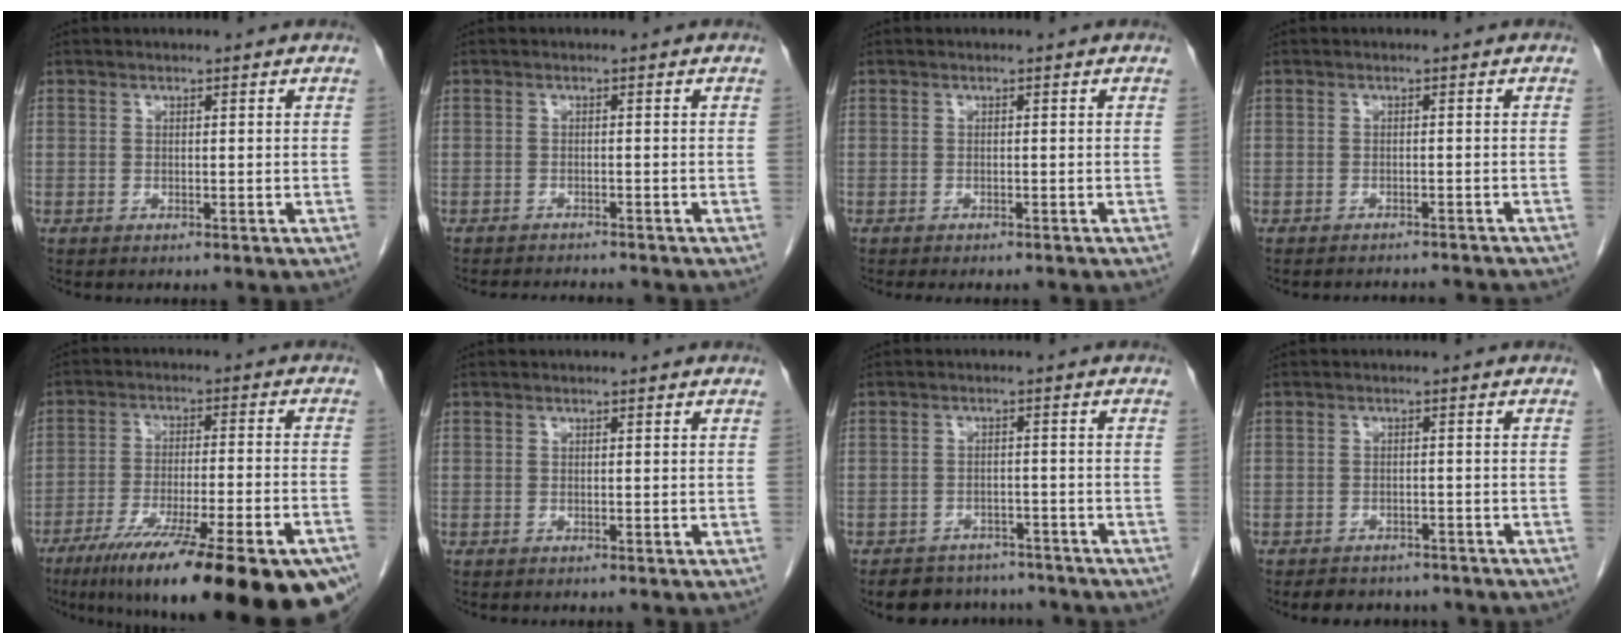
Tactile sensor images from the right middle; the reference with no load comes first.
{"total": 5.4, "force": [-5.2, 0.7, 1.5], "torque": [-0.016, -0.007, -0.072]}
{"total": 3.6, "force": [-3.2, 1.0, 1.4], "torque": [-0.012, -0.005, -0.039]}
{"total": 6.8, "force": [-6.6, 0.9, 1.3], "torque": [-0.011, 0.000, -0.072]}
{"total": 27.0, "force": [-19.2, 3.2, 18.8], "torque": [-0.220, -0.038, -0.282]}
{"total": 0.0}
{"total": 8.5, "force": [-7.4, 4.0, 1.3], "torque": [-0.009, 0.010, -0.092]}
{"total": 7.1, "force": [-6.0, 3.0, 2.2], "torque": [-0.031, 0.006, -0.068]}